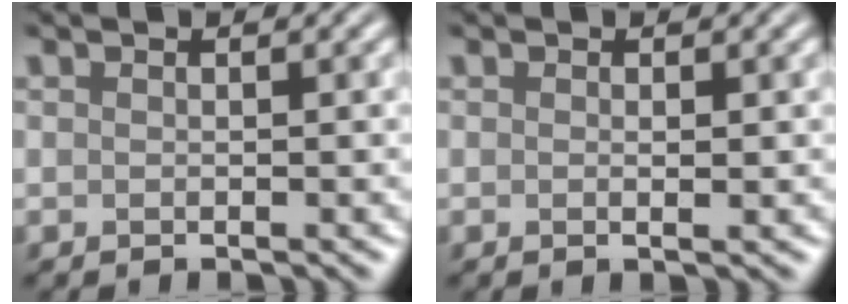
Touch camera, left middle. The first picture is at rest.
{"total": 0.6, "force": [0.0, 0.1, 0.6], "torque": [-0.011, 0.002, 0.003]}